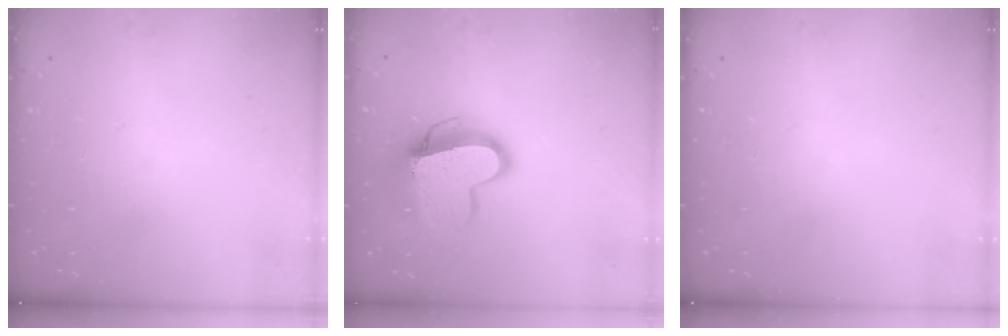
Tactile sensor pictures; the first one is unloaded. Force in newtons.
{"total": 13.5, "press": 13.5, "slide": 1.1}
{"total": 0.0}